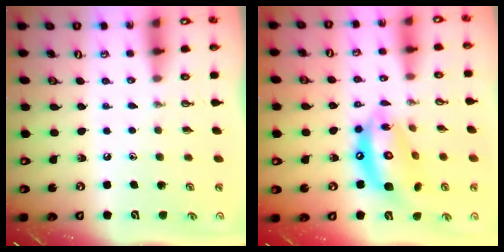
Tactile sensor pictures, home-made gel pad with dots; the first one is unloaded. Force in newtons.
{"total": 15.0, "press": 14.9, "slide": 1.6}